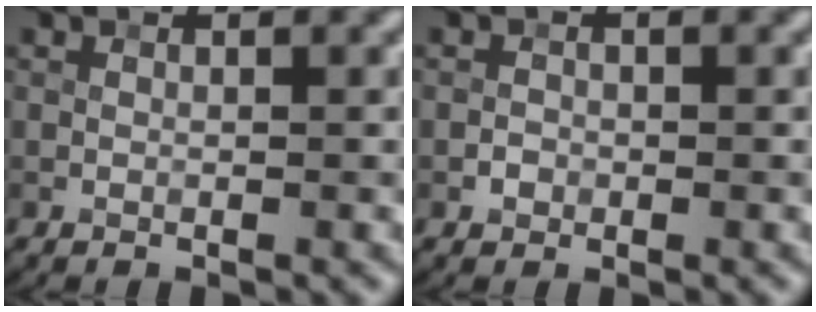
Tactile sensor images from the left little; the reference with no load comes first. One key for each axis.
{"total": 0.9, "fx": -0.4, "fy": 0.8, "fz": 0.2, "tx": 0.000, "ty": 0.000, "tz": -0.009}